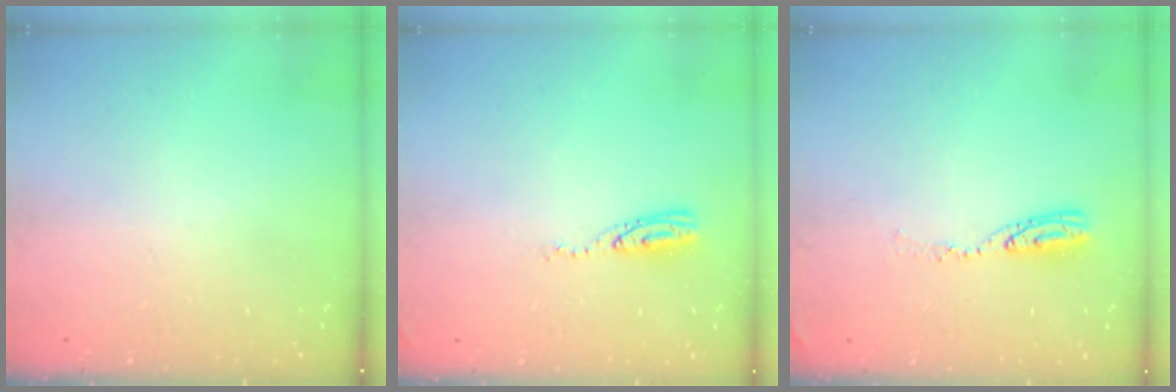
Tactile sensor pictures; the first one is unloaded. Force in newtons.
{"total": 5.9, "press": 5.9, "slide": 0.4}
{"total": 6.8, "press": 6.8, "slide": 0.6}